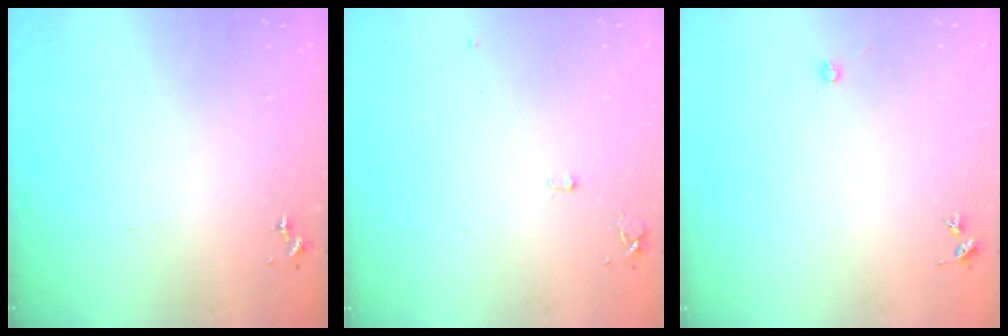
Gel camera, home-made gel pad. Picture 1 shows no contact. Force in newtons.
{"total": 5.2, "press": 5.1, "slide": 0.6}
{"total": 3.0, "press": 3.0, "slide": 0.4}